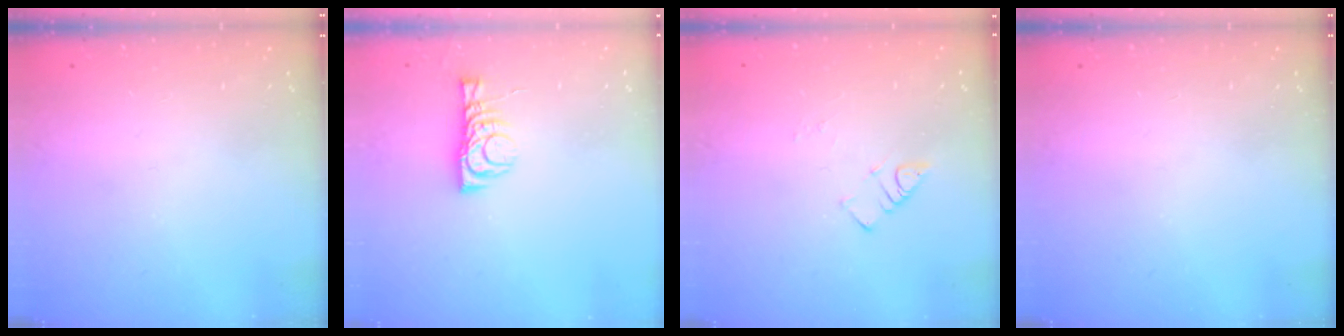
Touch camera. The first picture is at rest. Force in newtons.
{"total": 7.0, "press": 6.9, "slide": 0.5}
{"total": 4.0, "press": 4.0, "slide": 0.4}
{"total": 0.0}